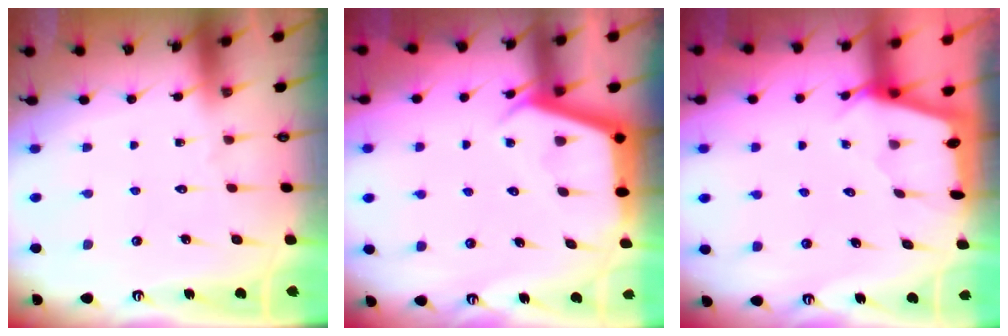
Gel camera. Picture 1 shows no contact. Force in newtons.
{"total": 4.0, "press": 3.9, "slide": 0.4}
{"total": 2.3, "press": 2.3, "slide": 0.3}